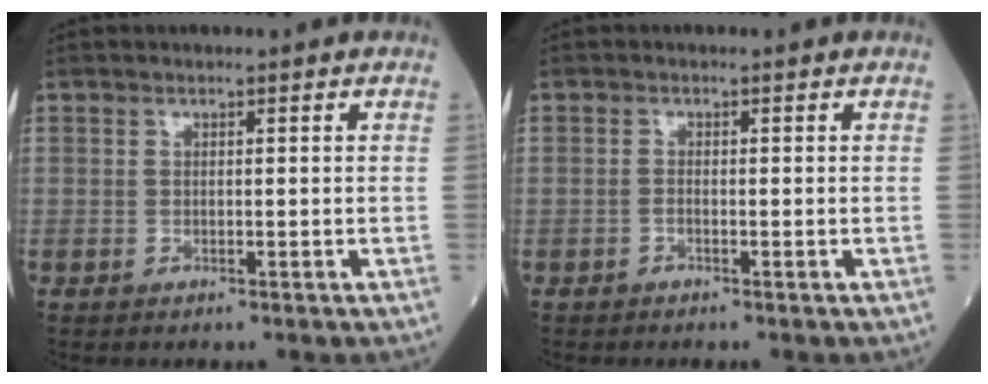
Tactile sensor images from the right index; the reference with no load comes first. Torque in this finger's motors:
{"motor_torque": [0.00, -0.05, 0.06, -0.01]}